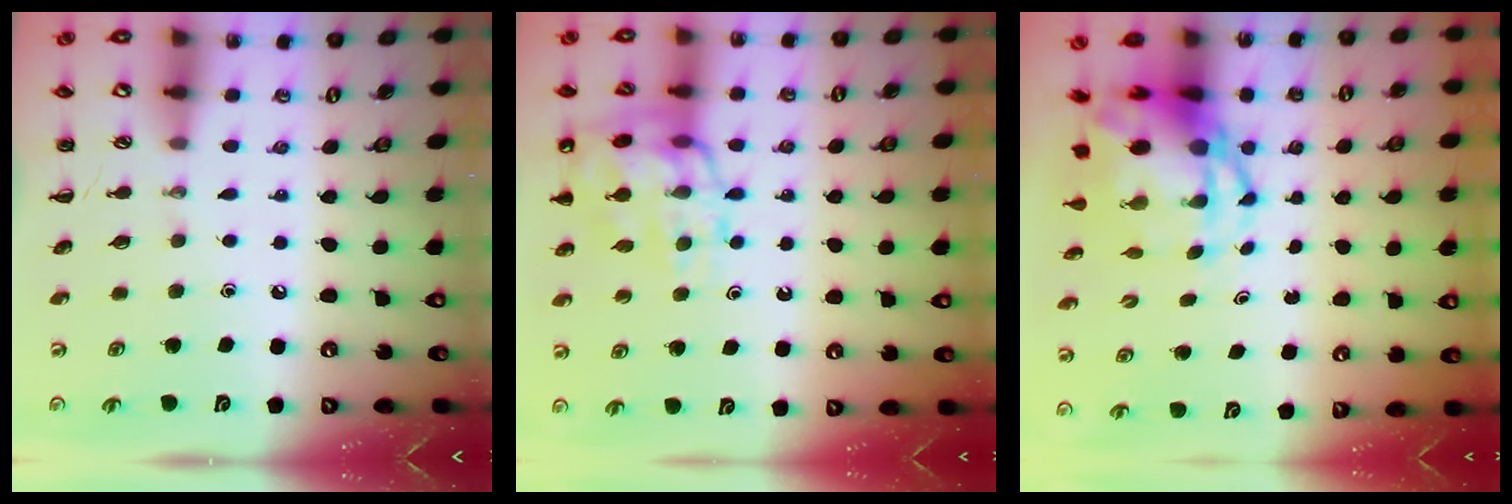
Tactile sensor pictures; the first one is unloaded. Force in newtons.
{"total": 19.3, "press": 19.1, "slide": 2.7}
{"total": 7.3, "press": 7.1, "slide": 1.8}